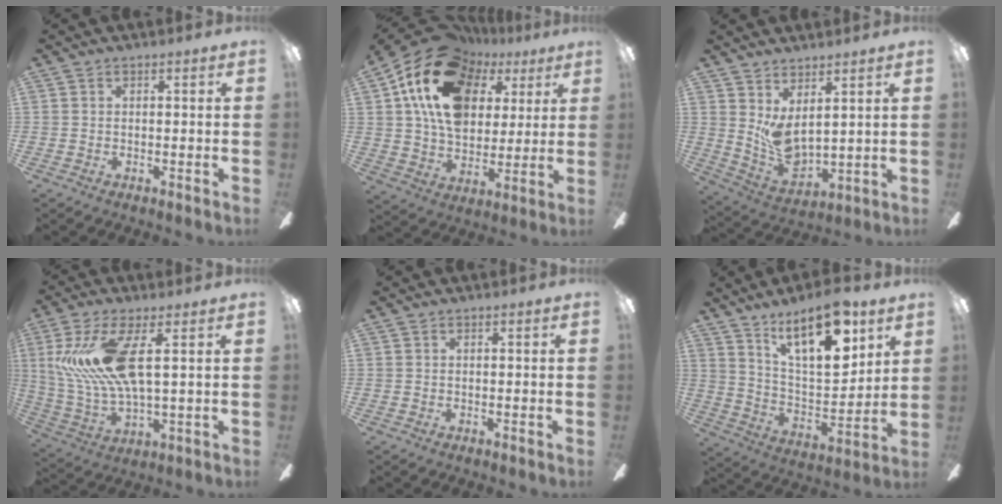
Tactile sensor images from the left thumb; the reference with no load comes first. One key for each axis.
{"total": 21.2, "fx": 9.6, "fy": 14.5, "fz": 12.2, "tx": -0.232, "ty": -0.037, "tz": 0.173}
{"total": 7.8, "fx": 3.9, "fy": 3.5, "fz": 5.8, "tx": -0.127, "ty": -0.037, "tz": 0.078}
{"total": 16.2, "fx": 4.3, "fy": 6.2, "fz": 14.3, "tx": -0.305, "ty": -0.007, "tz": 0.072}
{"total": 0.0}
{"total": 19.1, "fx": 11.8, "fy": 7.4, "fz": 13.1, "tx": -0.213, "ty": -0.063, "tz": 0.194}